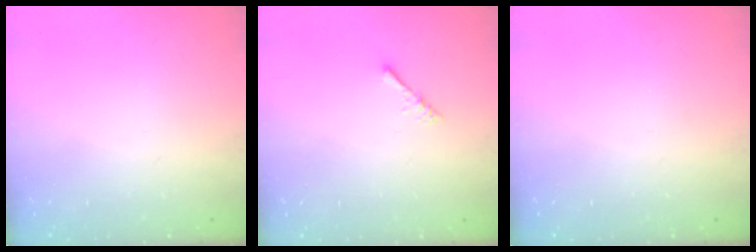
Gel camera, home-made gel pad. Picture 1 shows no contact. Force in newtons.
{"total": 1.6, "press": 1.6, "slide": 0.4}
{"total": 0.0}